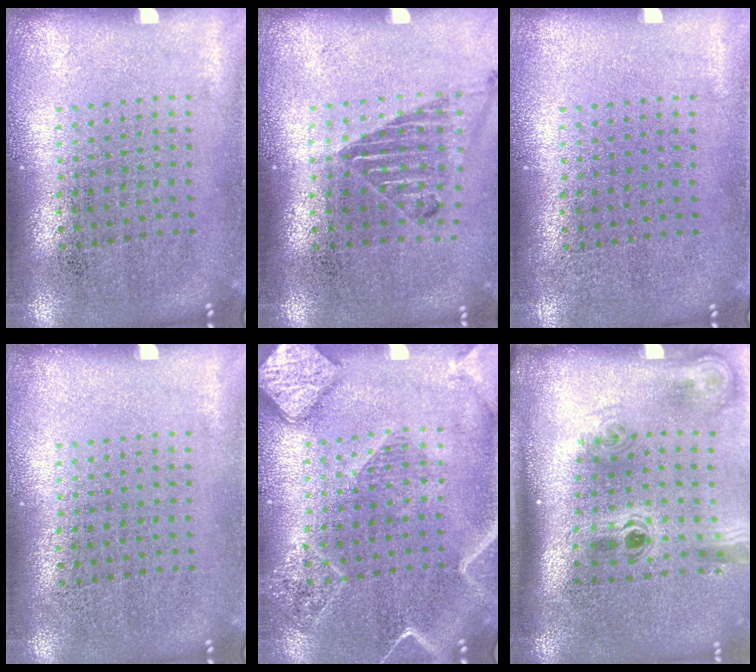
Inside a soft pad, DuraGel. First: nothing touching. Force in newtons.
{"total": 1.1, "press": 1.1, "slide": 0.2}
{"total": 0.0}
{"total": 0.0}
{"total": 2.4, "press": 2.2, "slide": 0.9}
{"total": 2.2, "press": 1.5, "slide": 1.7}